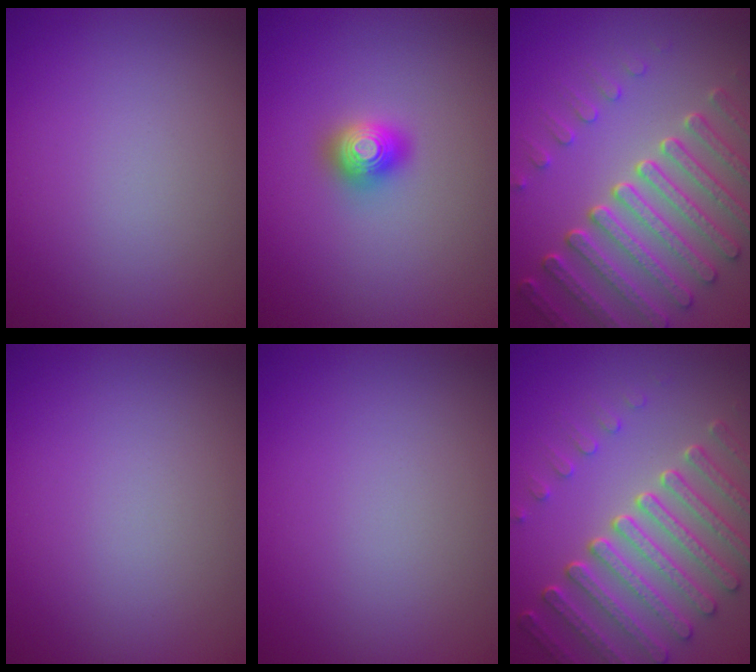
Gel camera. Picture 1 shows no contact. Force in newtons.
{"total": 2.0, "press": 2.0, "slide": 0.2}
{"total": 7.2, "press": 5.5, "slide": 4.6}
{"total": 0.0}
{"total": 0.0}
{"total": 7.2, "press": 5.4, "slide": 4.7}